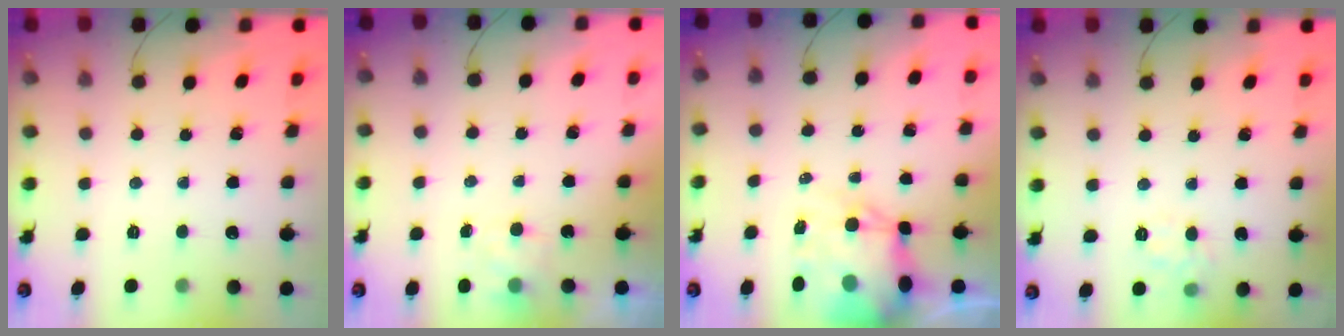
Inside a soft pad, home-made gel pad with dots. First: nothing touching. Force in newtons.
{"total": 4.7, "press": 4.5, "slide": 1.3}
{"total": 11.1, "press": 10.7, "slide": 2.8}
{"total": 4.7, "press": 4.5, "slide": 1.3}